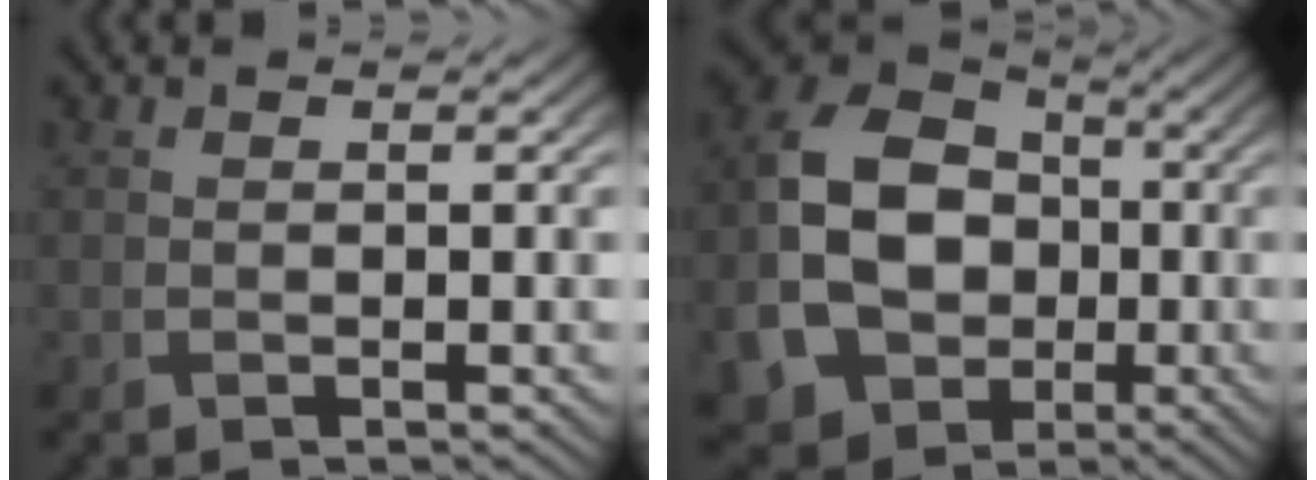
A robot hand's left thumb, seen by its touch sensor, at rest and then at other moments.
{"total": 15.7, "force": [-3.1, 12.6, 8.8], "torque": [-0.225, -0.042, -0.054]}